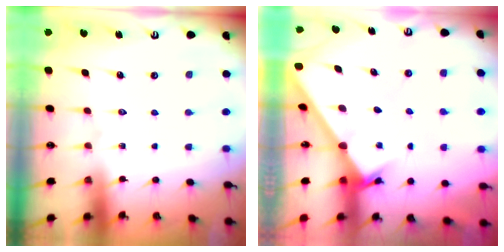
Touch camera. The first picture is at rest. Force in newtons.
{"total": 1.9, "press": 1.9, "slide": 0.1}